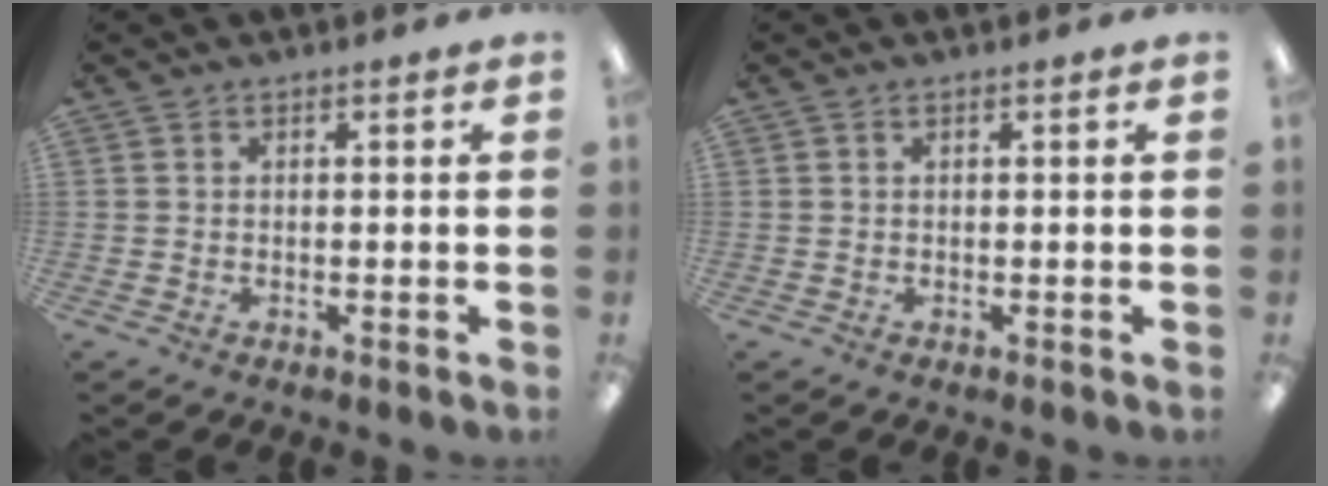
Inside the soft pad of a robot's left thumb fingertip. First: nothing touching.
{"total": 0.0}